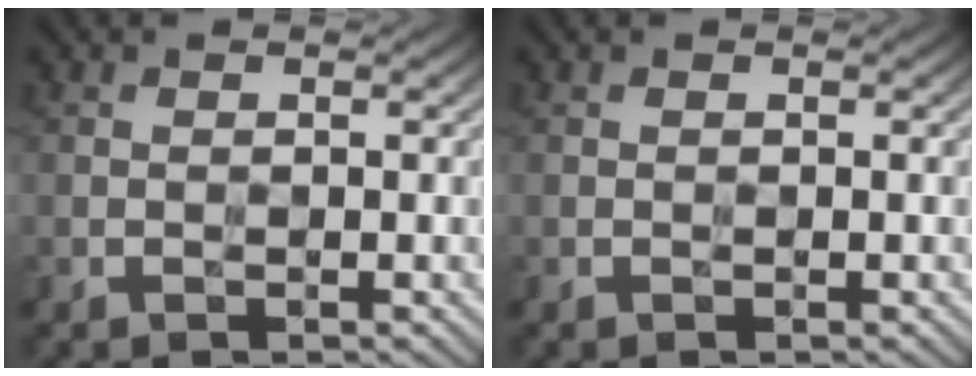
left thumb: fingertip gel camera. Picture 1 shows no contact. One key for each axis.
{"total": 0.0}